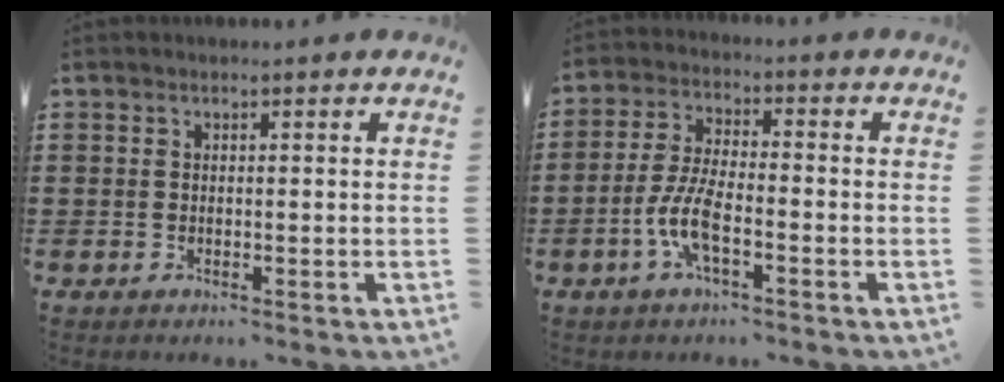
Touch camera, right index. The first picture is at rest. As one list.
[{"total": 7.1, "force": [-2.7, 2.1, 6.2], "torque": [-0.151, -0.014, -0.059]}]